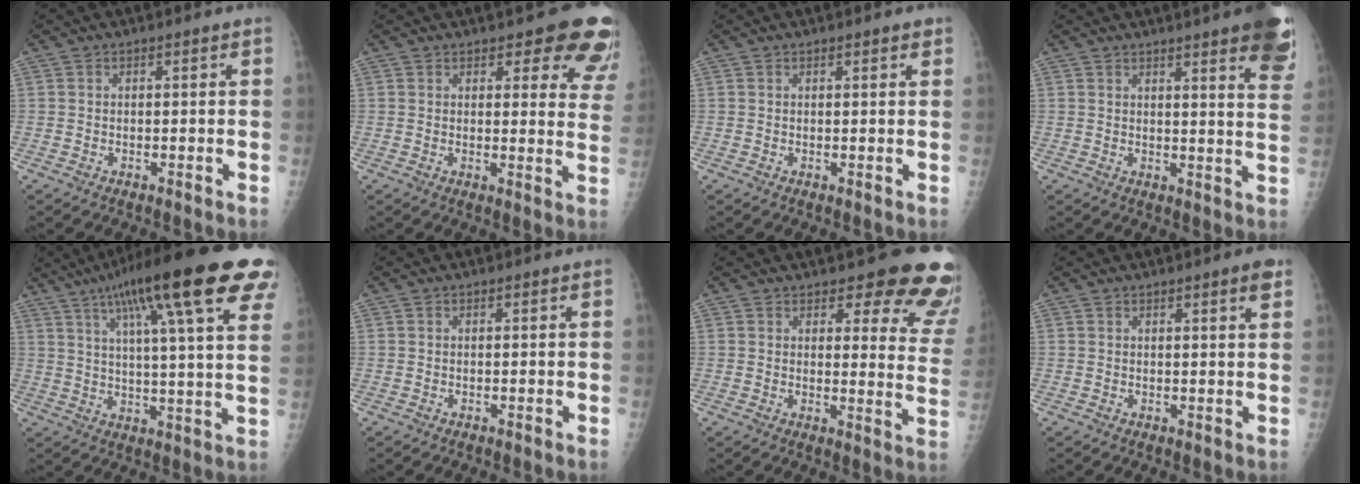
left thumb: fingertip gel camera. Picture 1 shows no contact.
{"total": 11.7, "force": [9.1, 4.1, 6.1], "torque": [-0.015, -0.046, 0.081]}
{"total": 1.4, "force": [1.1, 0.3, 0.8], "torque": [-0.008, -0.002, 0.013]}
{"total": 15.1, "force": [9.7, 2.2, 11.3], "torque": [-0.118, -0.039, 0.100]}
{"total": 26.0, "force": [14.1, 4.5, 21.4], "torque": [-0.320, -0.003, 0.193]}
{"total": 0.0}
{"total": 15.9, "force": [13.0, 5.1, 7.6], "torque": [-0.034, -0.085, 0.128]}
{"total": 2.6, "force": [1.7, 0.2, 2.0], "torque": [-0.027, -0.009, 0.021]}